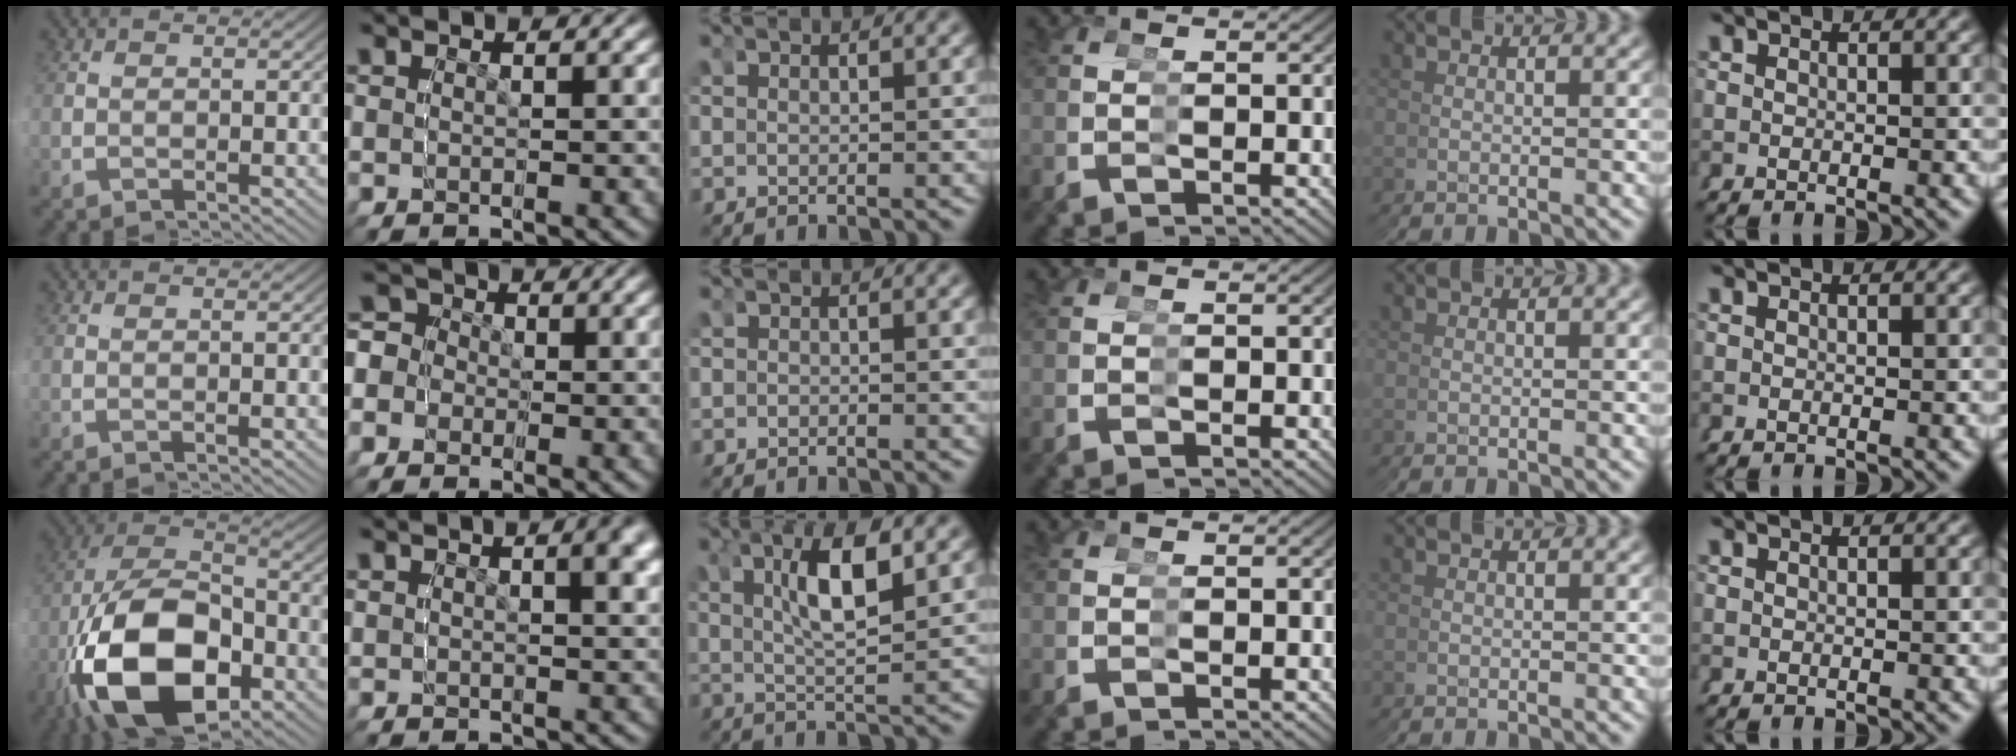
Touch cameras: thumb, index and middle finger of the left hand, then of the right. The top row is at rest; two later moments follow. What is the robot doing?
{"motion": "grasp_and_lifting", "object": "glue stick"}